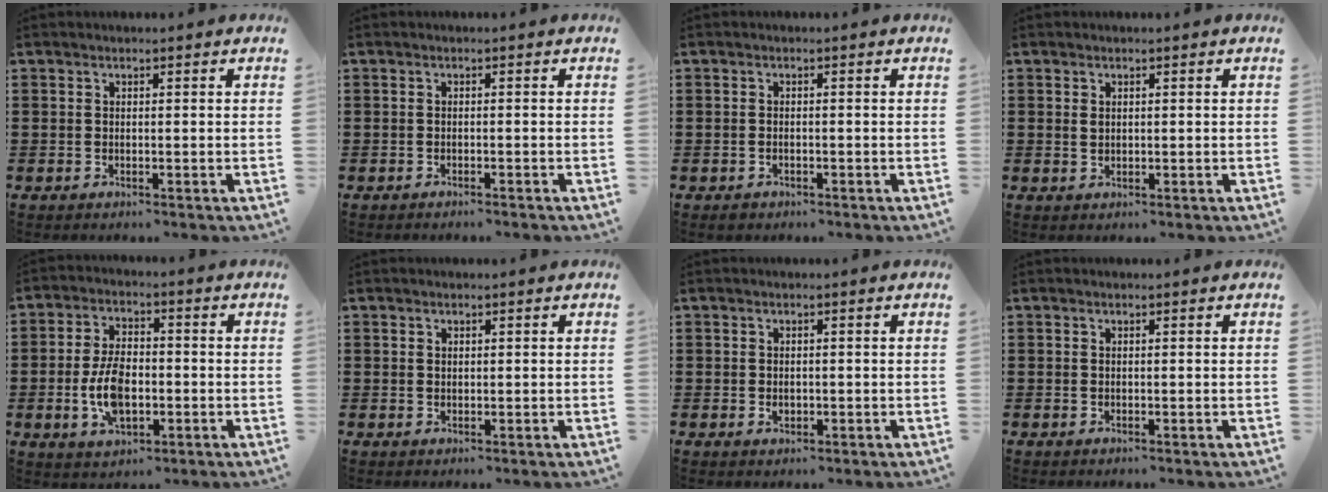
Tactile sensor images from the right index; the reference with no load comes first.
{"total": 0.6, "force": [-0.6, 0.0, 0.1], "torque": [-0.004, -0.001, -0.012]}
{"total": 0.7, "force": [-0.5, 0.3, 0.3], "torque": [-0.008, -0.001, -0.011]}
{"total": 1.2, "force": [0.4, 0.8, 0.7], "torque": [-0.017, 0.005, 0.007]}
{"total": 7.8, "force": [-1.6, 4.1, 6.4], "torque": [-0.138, -0.002, -0.036]}
{"total": 0.7, "force": [0.4, 0.5, 0.2], "torque": [-0.005, 0.003, 0.008]}
{"total": 1.1, "force": [0.0, 0.8, 0.7], "torque": [-0.015, 0.005, -0.001]}
{"total": 0.0}